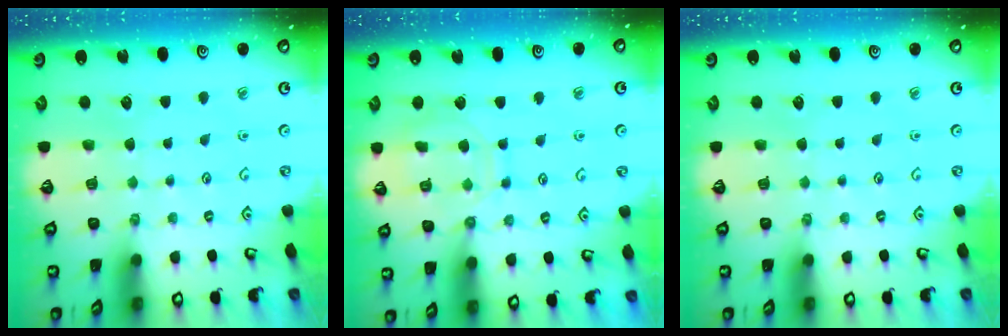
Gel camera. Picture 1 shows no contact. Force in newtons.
{"total": 11.1, "press": 11.0, "slide": 0.7}
{"total": 0.0}